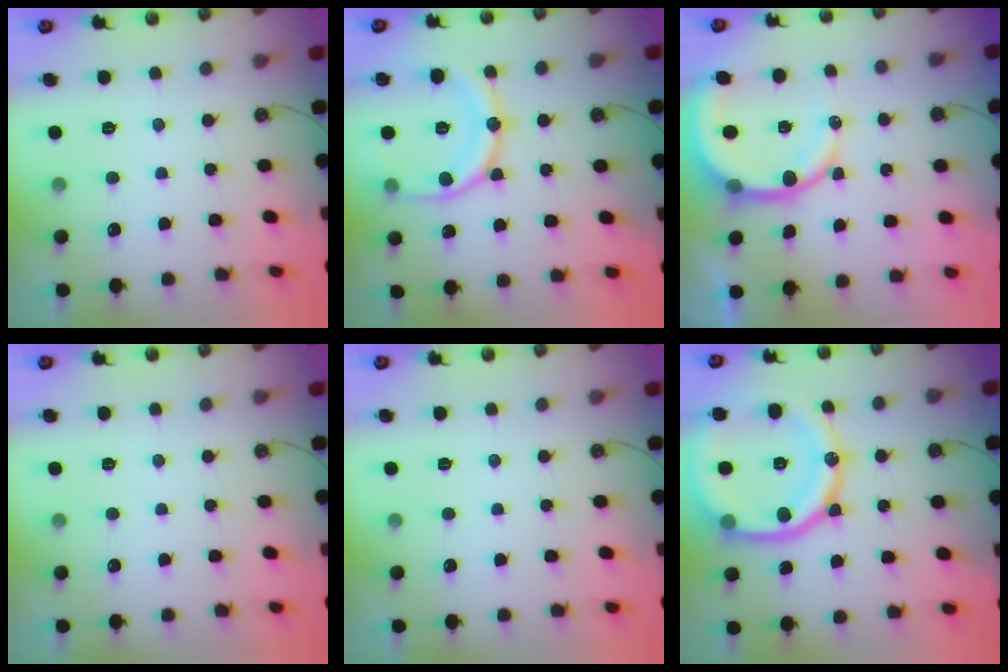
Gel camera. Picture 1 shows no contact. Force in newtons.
{"total": 16.9, "press": 16.8, "slide": 1.7}
{"total": 11.0, "press": 10.9, "slide": 1.4}
{"total": 0.0}
{"total": 0.0}
{"total": 23.0, "press": 22.9, "slide": 2.7}